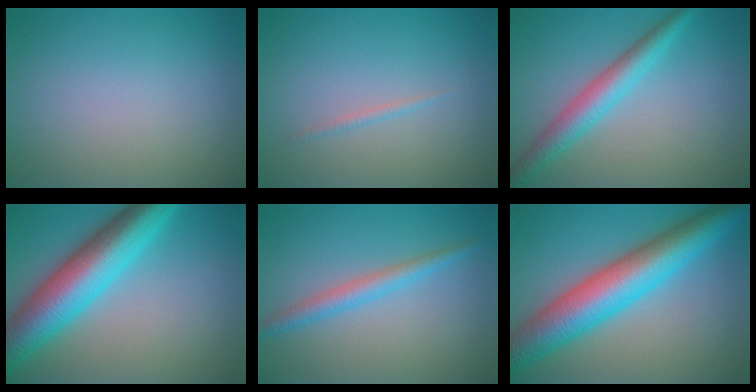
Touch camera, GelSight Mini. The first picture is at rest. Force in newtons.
{"total": 0.6, "press": 0.6, "slide": 0.0}
{"total": 4.1, "press": 4.1, "slide": 0.1}
{"total": 9.7, "press": 9.7, "slide": 0.1}
{"total": 2.4, "press": 2.4, "slide": 0.1}
{"total": 10.1, "press": 10.1, "slide": 0.2}